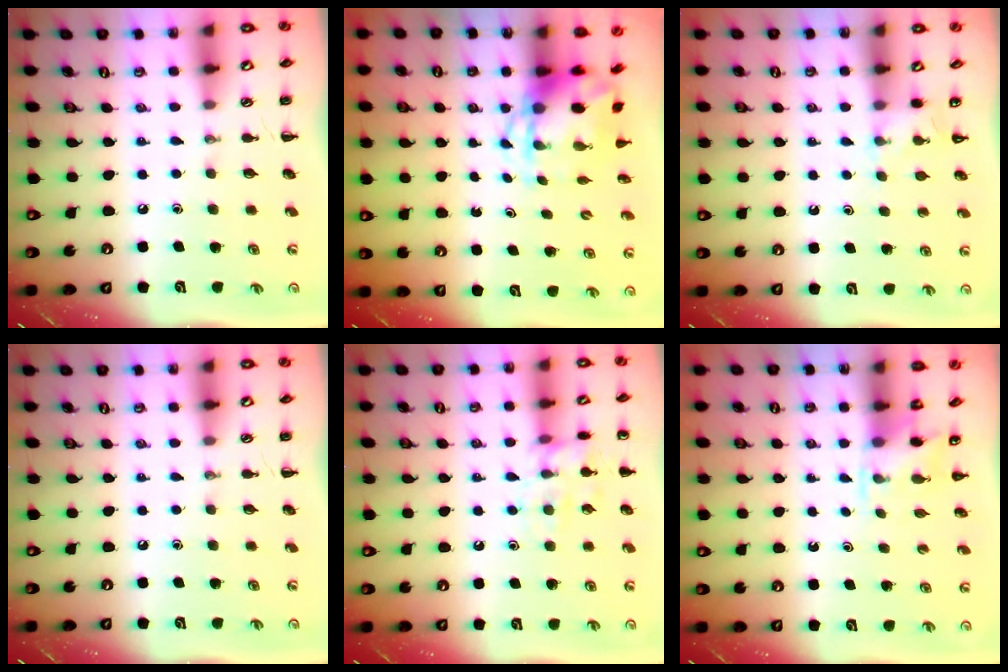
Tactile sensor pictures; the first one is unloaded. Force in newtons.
{"total": 5.6, "press": 5.6, "slide": 0.8}
{"total": 4.0, "press": 3.9, "slide": 1.1}
{"total": 0.0}
{"total": 10.9, "press": 10.8, "slide": 1.1}
{"total": 3.2, "press": 3.1, "slide": 0.7}